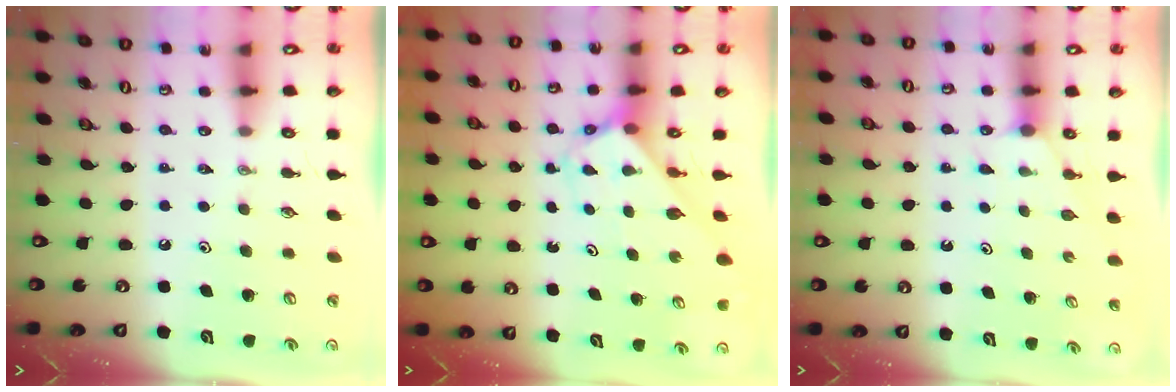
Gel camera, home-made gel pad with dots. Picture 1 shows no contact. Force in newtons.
{"total": 2.8, "press": 2.8, "slide": 0.2}
{"total": 2.0, "press": 2.0, "slide": 0.2}